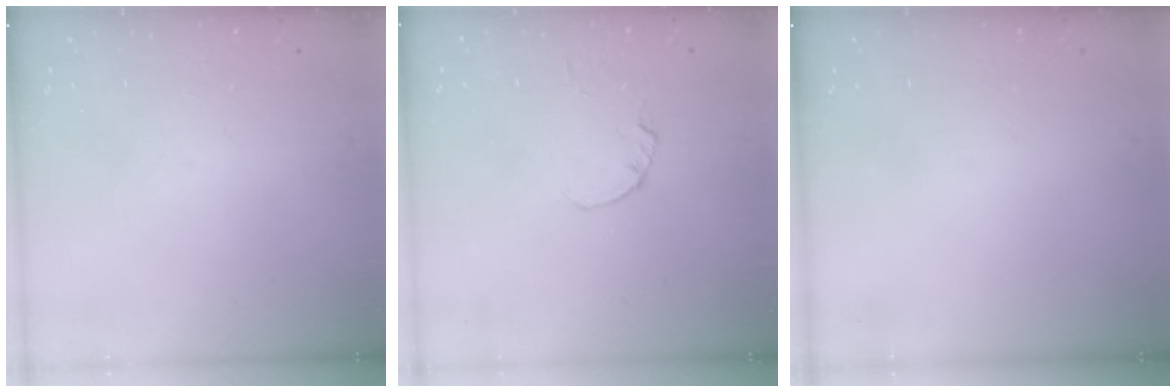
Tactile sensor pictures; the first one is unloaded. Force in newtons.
{"total": 0.0}
{"total": 0.0}